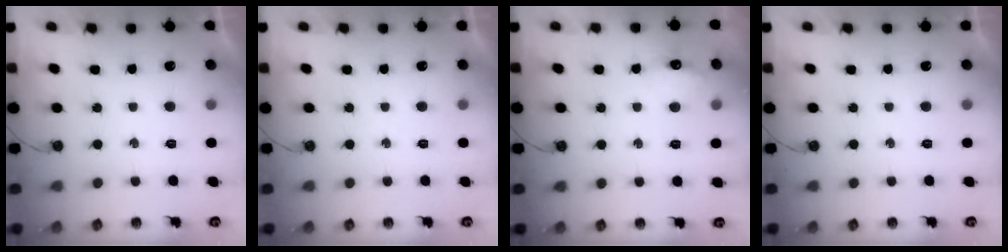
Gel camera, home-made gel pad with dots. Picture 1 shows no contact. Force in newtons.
{"total": 0.0}
{"total": 7.6, "press": 7.6, "slide": 1.0}
{"total": 0.0}